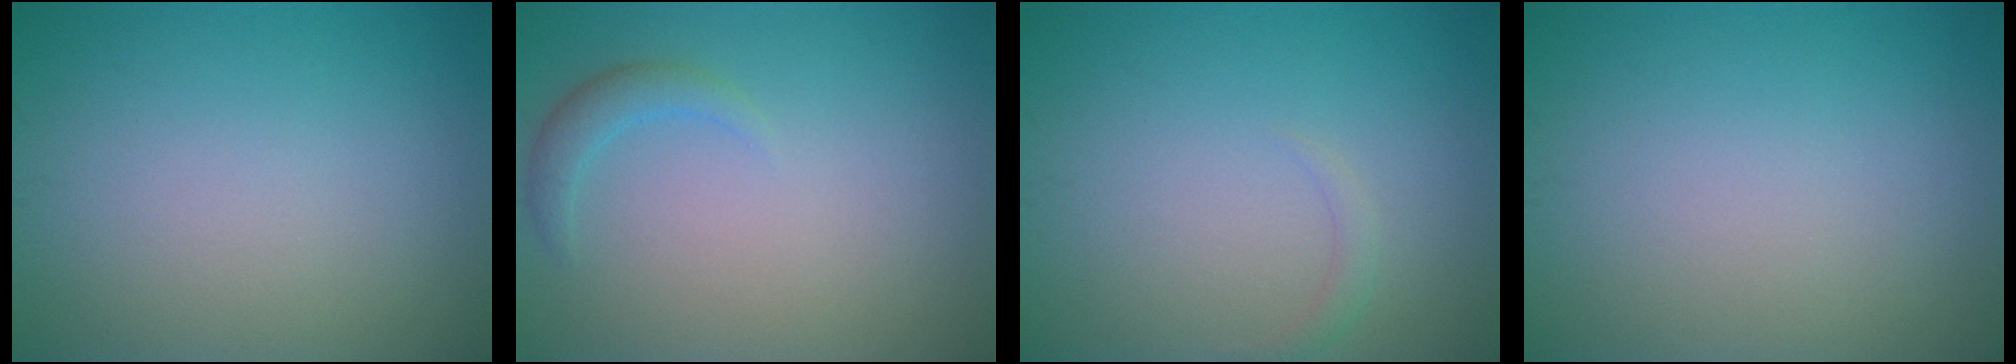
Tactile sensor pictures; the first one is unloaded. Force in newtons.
{"total": 1.6, "press": 1.6, "slide": 0.1}
{"total": 0.8, "press": 0.8, "slide": 0.1}
{"total": 0.0}